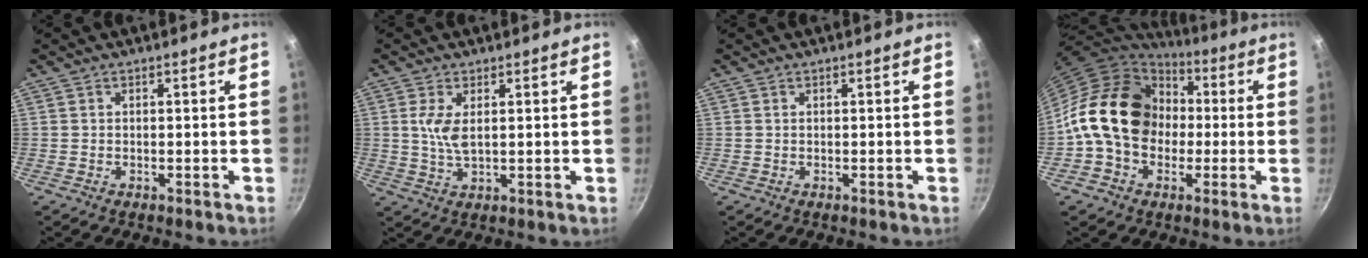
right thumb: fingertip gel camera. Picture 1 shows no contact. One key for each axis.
{"total": 4.8, "fx": 1.2, "fy": 2.0, "fz": 4.3, "tx": -0.088, "ty": -0.006, "tz": 0.026}
{"total": 0.0}
{"total": 18.9, "fx": 0.0, "fy": 15.1, "fz": 11.2, "tx": -0.161, "ty": 0.045, "tz": -0.007}